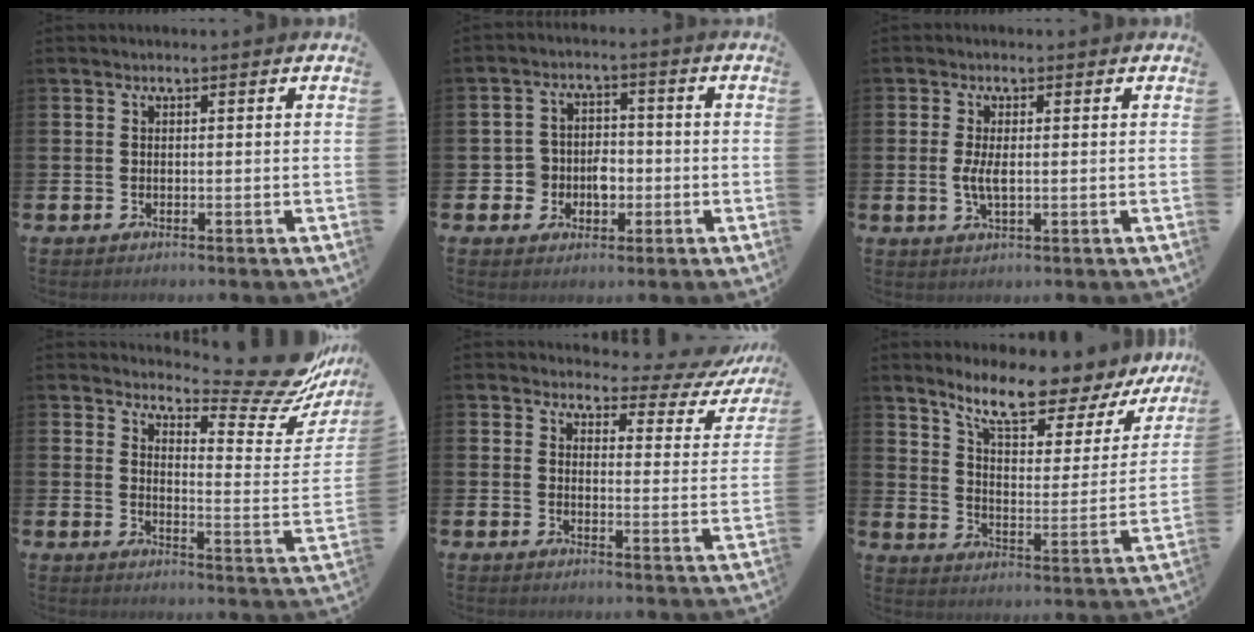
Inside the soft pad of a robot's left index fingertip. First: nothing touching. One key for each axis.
{"total": 4.3, "fx": -1.3, "fy": 3.9, "fz": 1.2, "tx": -0.032, "ty": 0.008, "tz": -0.030}
{"total": 2.8, "fx": 0.1, "fy": 1.1, "fz": 2.6, "tx": -0.040, "ty": -0.002, "tz": -0.002}
{"total": 10.0, "fx": 9.2, "fy": 1.8, "fz": 3.3, "tx": -0.046, "ty": -0.083, "tz": 0.158}
{"total": 3.2, "fx": 2.7, "fy": 1.5, "fz": 0.8, "tx": -0.013, "ty": -0.035, "tz": 0.034}
{"total": 10.3, "fx": 8.9, "fy": 2.2, "fz": 4.7, "tx": -0.118, "ty": -0.059, "tz": 0.148}